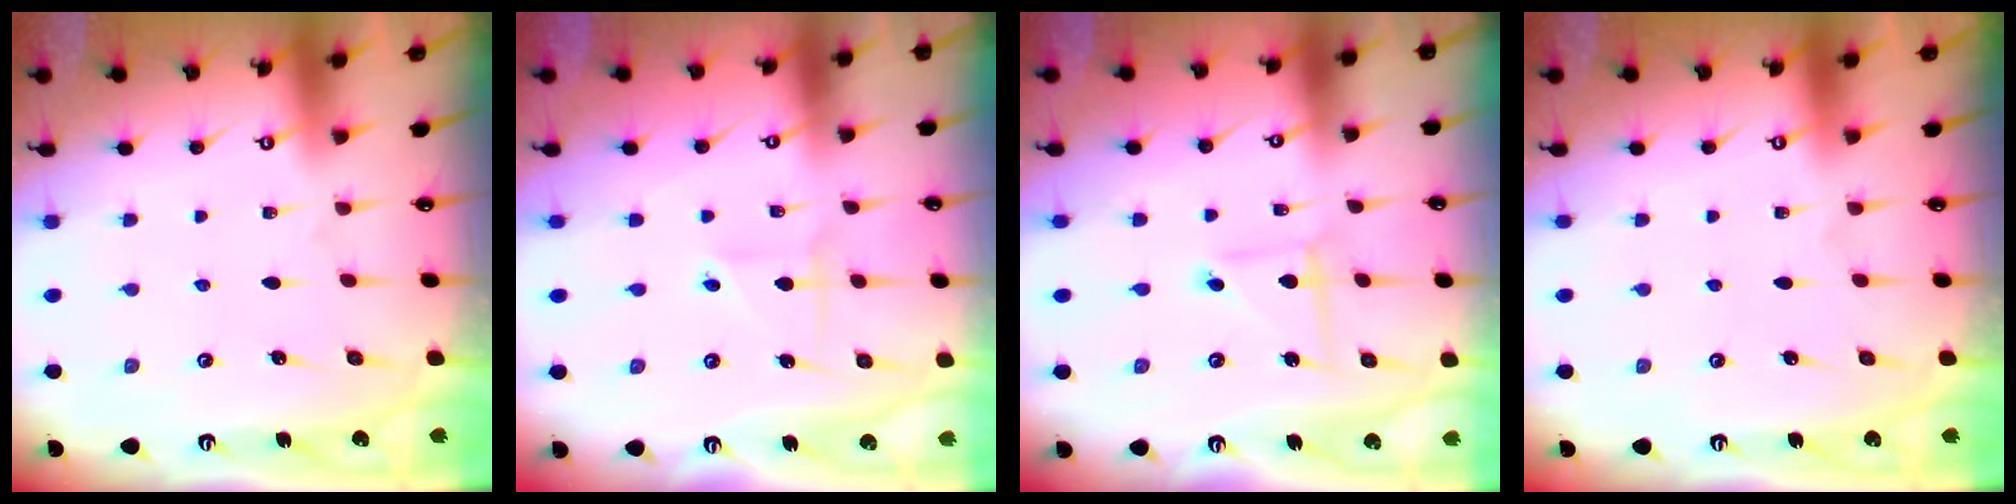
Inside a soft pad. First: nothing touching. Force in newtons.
{"total": 2.6, "press": 2.6, "slide": 0.3}
{"total": 2.4, "press": 2.4, "slide": 0.2}
{"total": 0.0}